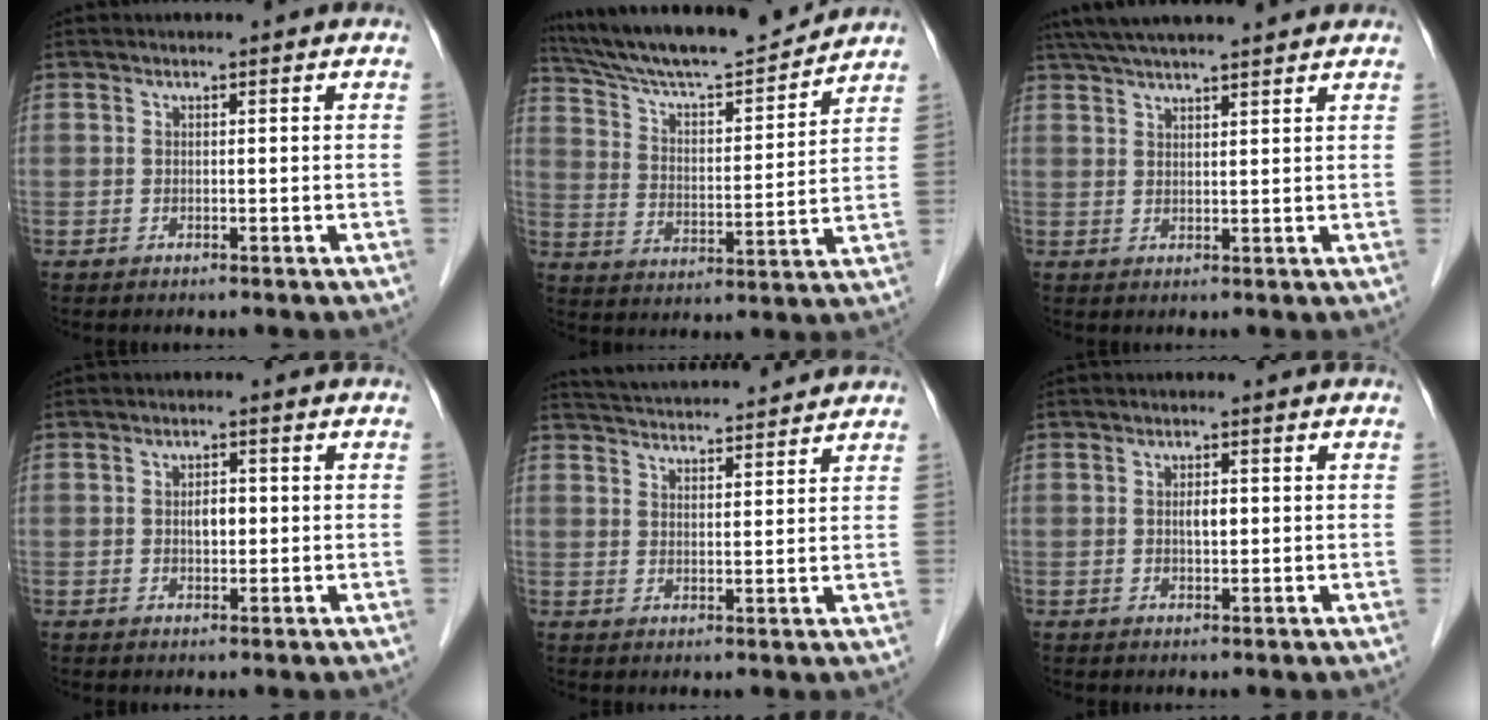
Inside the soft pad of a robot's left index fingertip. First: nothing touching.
{"total": 17.4, "force": [16.1, 1.4, 6.4], "torque": [-0.118, 0.006, 0.264]}
{"total": 12.6, "force": [11.1, 0.9, 6.0], "torque": [-0.105, 0.045, 0.165]}
{"total": 2.3, "force": [0.1, 1.2, 1.9], "torque": [-0.033, 0.002, 0.001]}
{"total": 13.9, "force": [13.2, 1.3, 4.2], "torque": [-0.077, 0.030, 0.193]}
{"total": 1.8, "force": [0.2, 0.8, 1.6], "torque": [-0.029, 0.002, 0.003]}